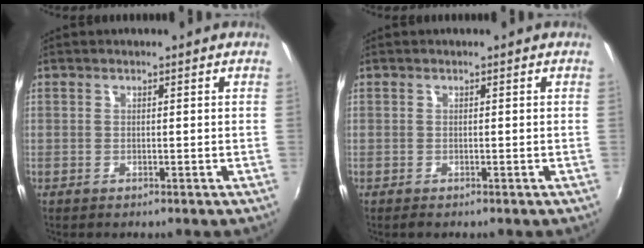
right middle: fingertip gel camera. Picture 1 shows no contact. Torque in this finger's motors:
{"motor_torque": [0.35, -0.30, 0.07, 0.03]}